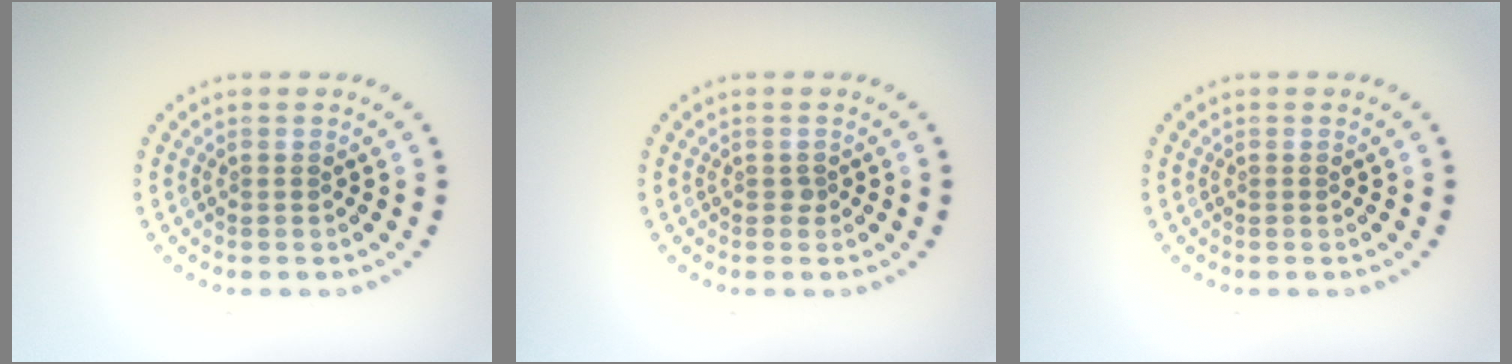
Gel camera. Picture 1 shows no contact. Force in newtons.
{"total": 0.5, "press": 0.3, "slide": 0.4}
{"total": 0.0}